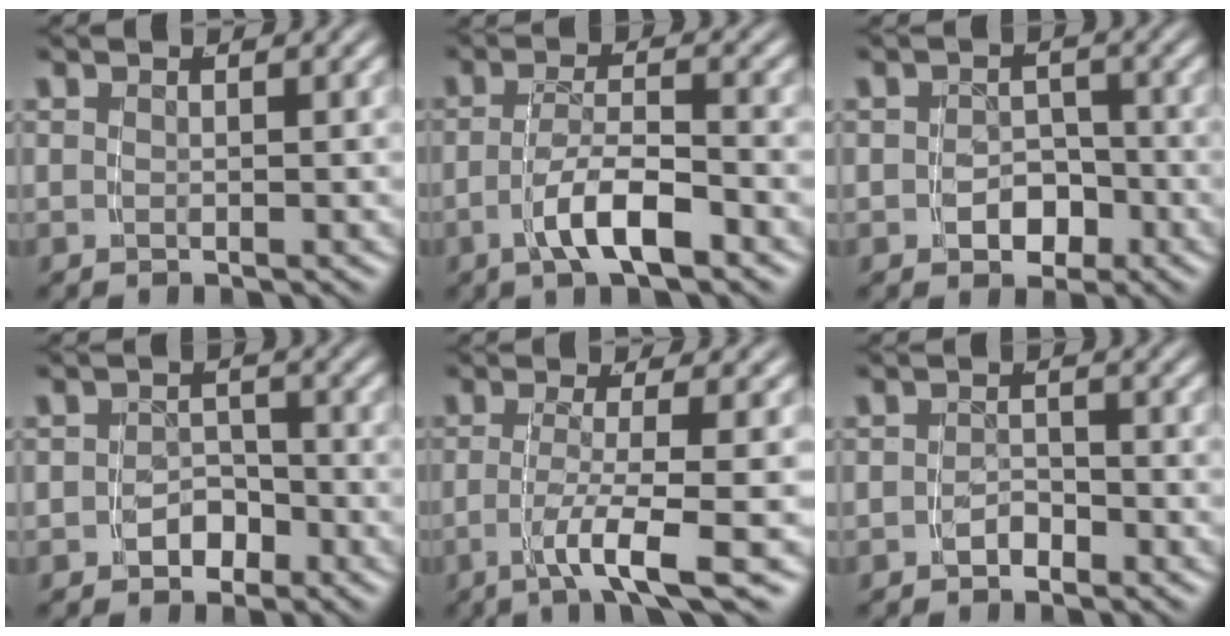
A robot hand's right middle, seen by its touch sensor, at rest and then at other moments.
{"total": 4.1, "force": [-2.2, 0.7, 3.4], "torque": [-0.057, -0.005, -0.035]}
{"total": 3.2, "force": [-1.4, 2.5, 1.3], "torque": [-0.018, -0.009, -0.021]}
{"total": 2.7, "force": [-1.7, 1.9, 0.7], "torque": [-0.008, -0.001, -0.029]}
{"total": 4.9, "force": [-2.5, -0.2, 4.2], "torque": [-0.079, -0.018, -0.032]}
{"total": 1.5, "force": [-1.3, 0.7, 0.4], "torque": [-0.005, 0.000, -0.022]}